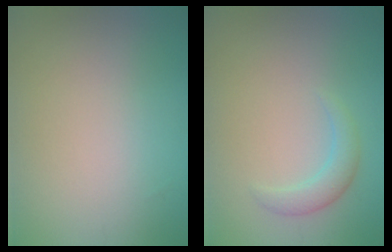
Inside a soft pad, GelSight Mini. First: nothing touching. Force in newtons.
{"total": 1.9, "press": 1.9, "slide": 0.1}